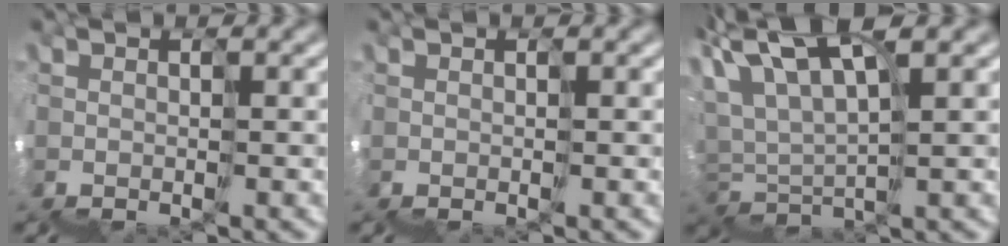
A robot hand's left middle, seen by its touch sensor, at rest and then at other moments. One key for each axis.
{"total": 0.0}
{"total": 3.4, "fx": 3.4, "fy": -0.2, "fz": -0.3, "tx": -0.026, "ty": 0.037, "tz": 0.046}